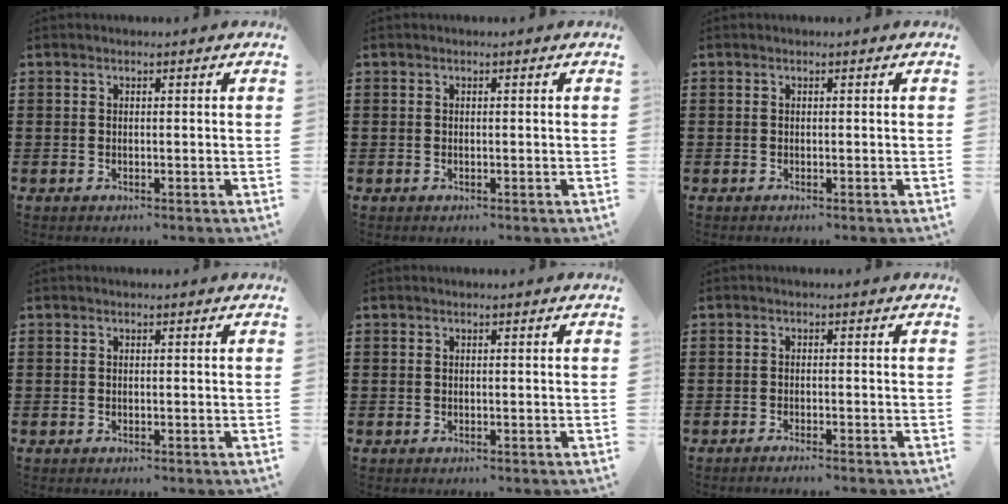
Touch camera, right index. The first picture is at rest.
{"total": 0.0}
{"total": 0.0}
{"total": 0.0}
{"total": 0.0}
{"total": 1.3, "force": [-1.2, -0.3, 0.2], "torque": [-0.004, -0.002, -0.024]}